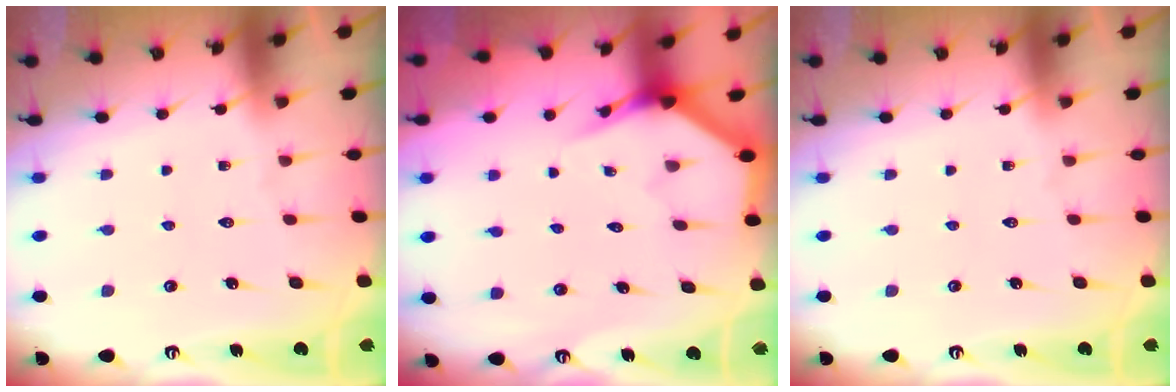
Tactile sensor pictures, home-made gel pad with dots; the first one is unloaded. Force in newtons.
{"total": 3.8, "press": 3.8, "slide": 0.4}
{"total": 0.0}